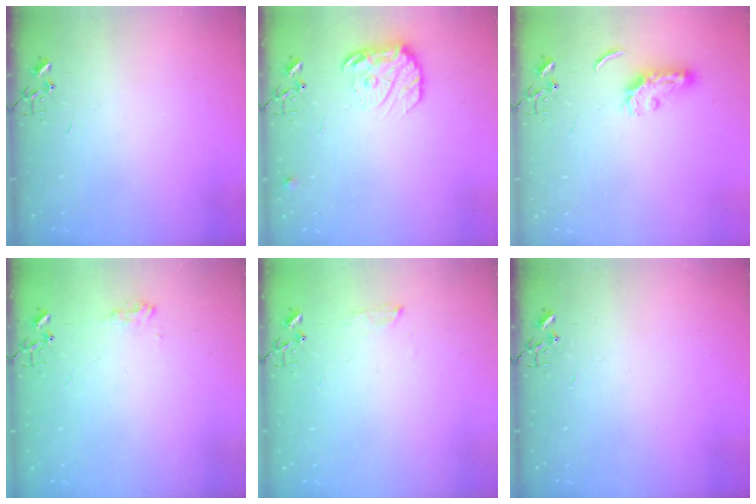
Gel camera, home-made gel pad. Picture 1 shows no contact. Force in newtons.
{"total": 12.7, "press": 12.6, "slide": 0.7}
{"total": 5.6, "press": 5.6, "slide": 0.5}
{"total": 7.8, "press": 7.8, "slide": 0.7}
{"total": 6.3, "press": 6.2, "slide": 0.8}
{"total": 0.0}